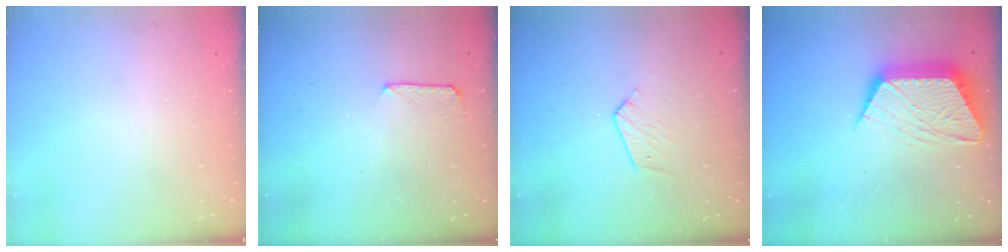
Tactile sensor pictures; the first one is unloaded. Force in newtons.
{"total": 5.5, "press": 5.5, "slide": 0.5}
{"total": 3.7, "press": 3.6, "slide": 0.3}
{"total": 14.6, "press": 14.6, "slide": 1.0}